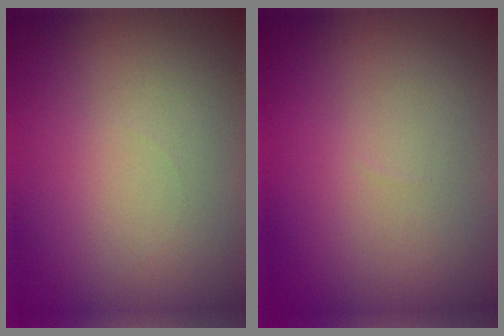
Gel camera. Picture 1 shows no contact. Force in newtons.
{"total": 0.0}